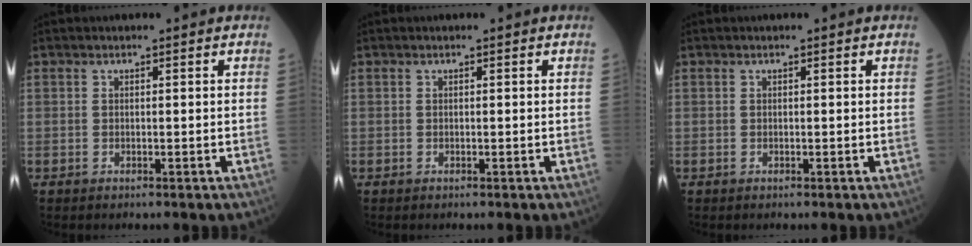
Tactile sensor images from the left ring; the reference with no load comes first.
{"total": 0.0}
{"total": 0.0}